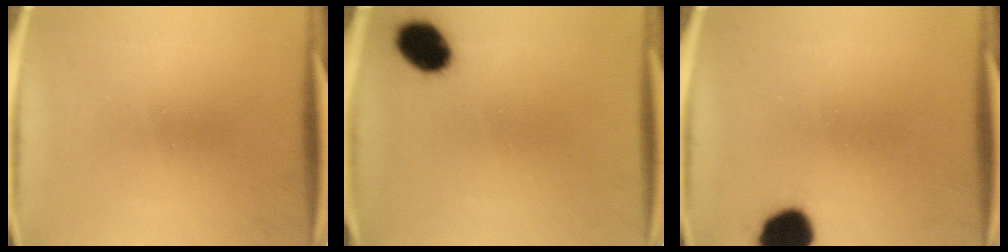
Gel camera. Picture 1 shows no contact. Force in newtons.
{"total": 8.7}
{"total": 10.4}